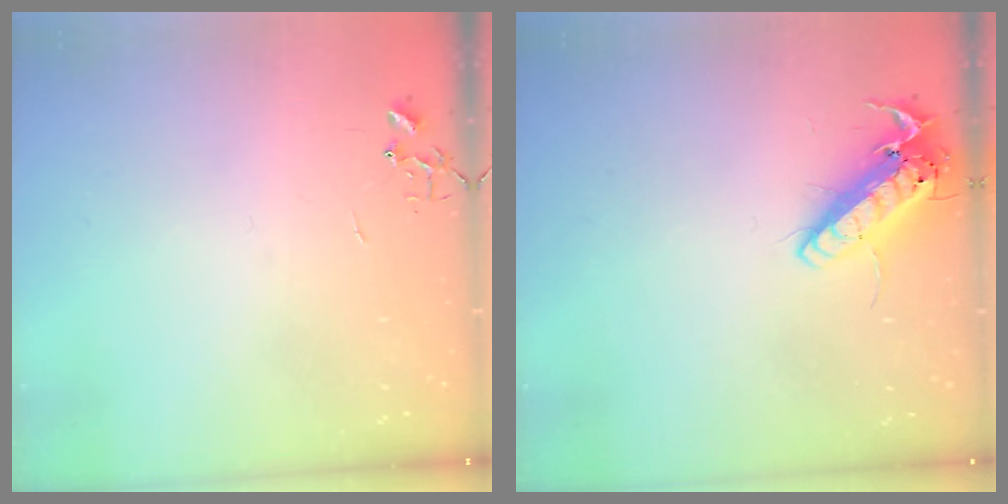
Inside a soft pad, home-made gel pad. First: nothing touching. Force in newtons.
{"total": 14.9, "press": 14.7, "slide": 2.8}